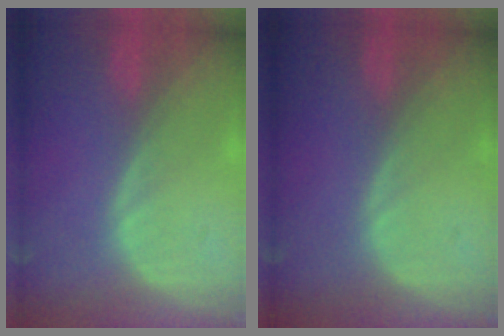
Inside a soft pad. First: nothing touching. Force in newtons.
{"total": 0.0}